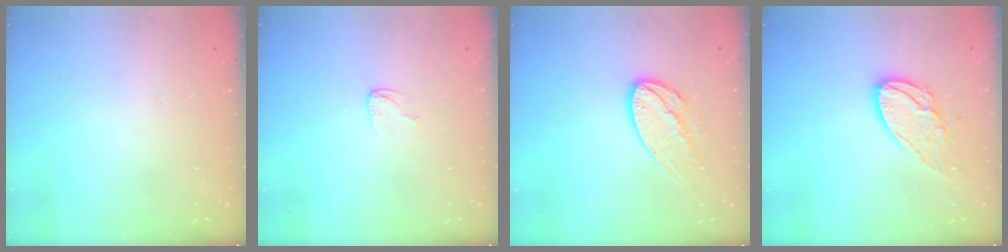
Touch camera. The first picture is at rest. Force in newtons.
{"total": 3.2, "press": 3.2, "slide": 0.3}
{"total": 12.3, "press": 12.2, "slide": 1.0}
{"total": 11.0, "press": 10.9, "slide": 0.5}